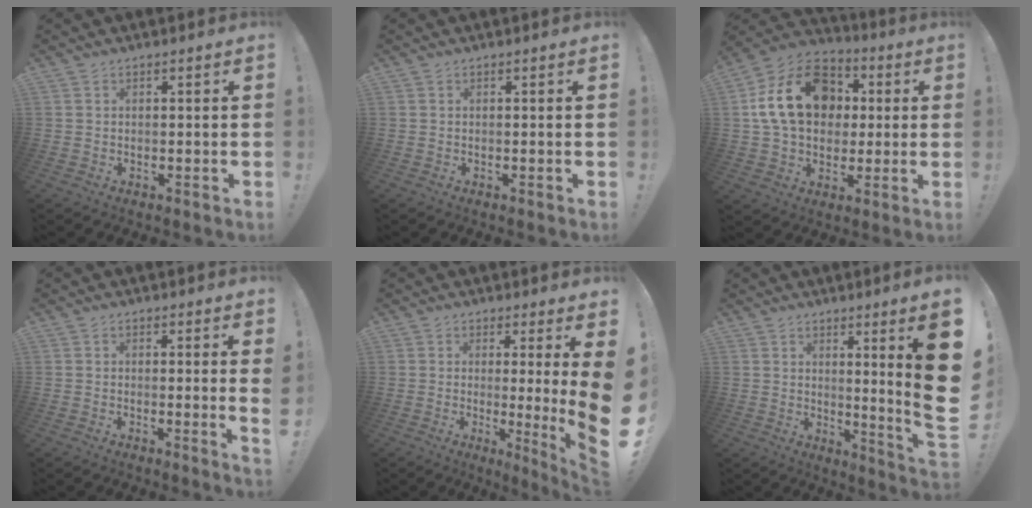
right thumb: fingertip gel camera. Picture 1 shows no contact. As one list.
[{"total": 0.0}, {"total": 21.7, "force": [4.7, 16.3, 13.6], "torque": [-0.223, 0.003, 0.096]}, {"total": 2.1, "force": [0.6, -0.4, 2.0], "torque": [-0.020, -0.012, 0.005]}, {"total": 8.7, "force": [1.3, -1.0, 8.6], "torque": [-0.113, -0.052, 0.014]}, {"total": 11.4, "force": [2.6, -2.1, 10.9], "torque": [-0.144, -0.054, 0.020]}]